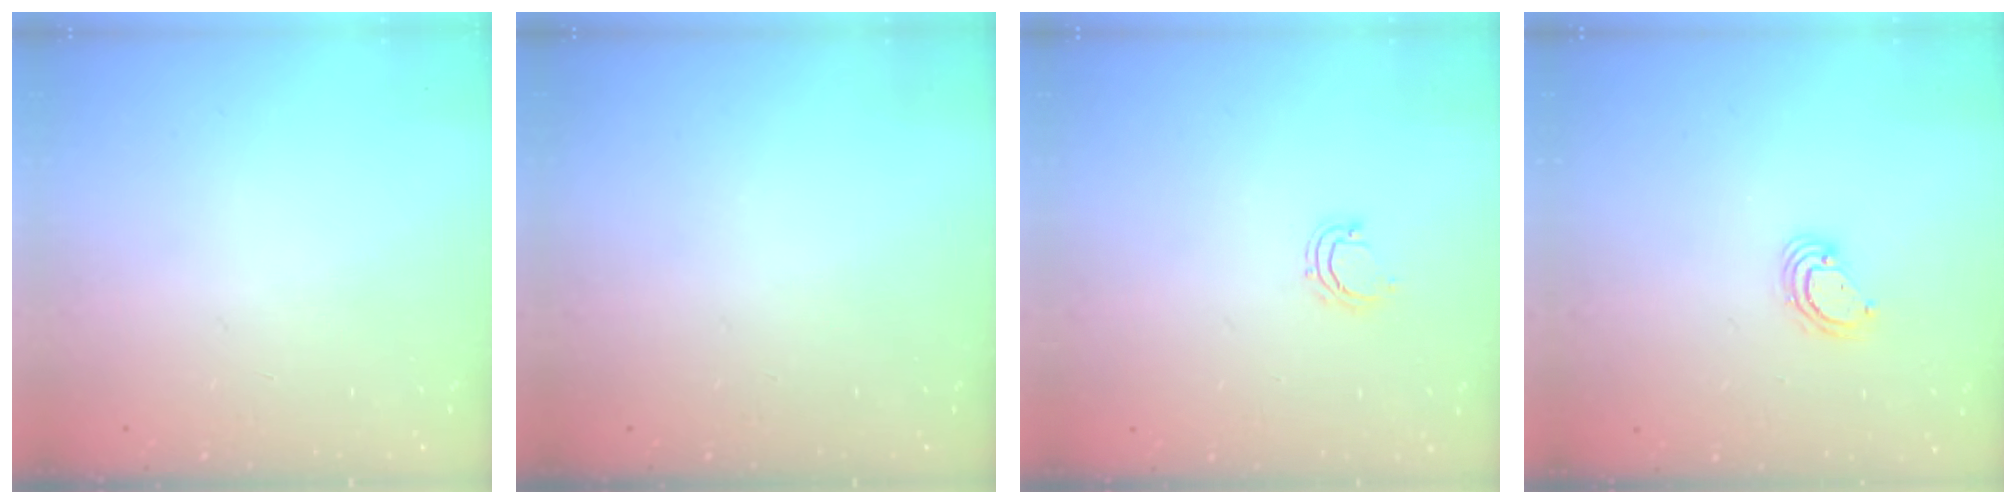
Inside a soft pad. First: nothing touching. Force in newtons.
{"total": 0.0}
{"total": 4.9, "press": 4.8, "slide": 0.9}
{"total": 3.9, "press": 3.9, "slide": 0.1}